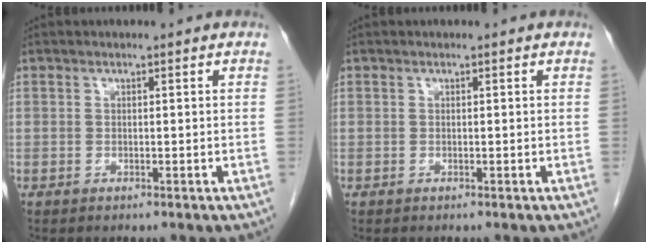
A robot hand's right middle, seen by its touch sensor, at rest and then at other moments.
{"total": 0.0}